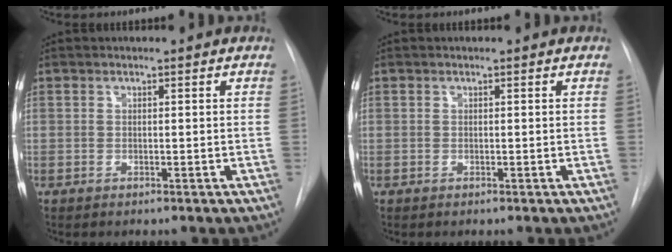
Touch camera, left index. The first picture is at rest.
{"total": 0.0}